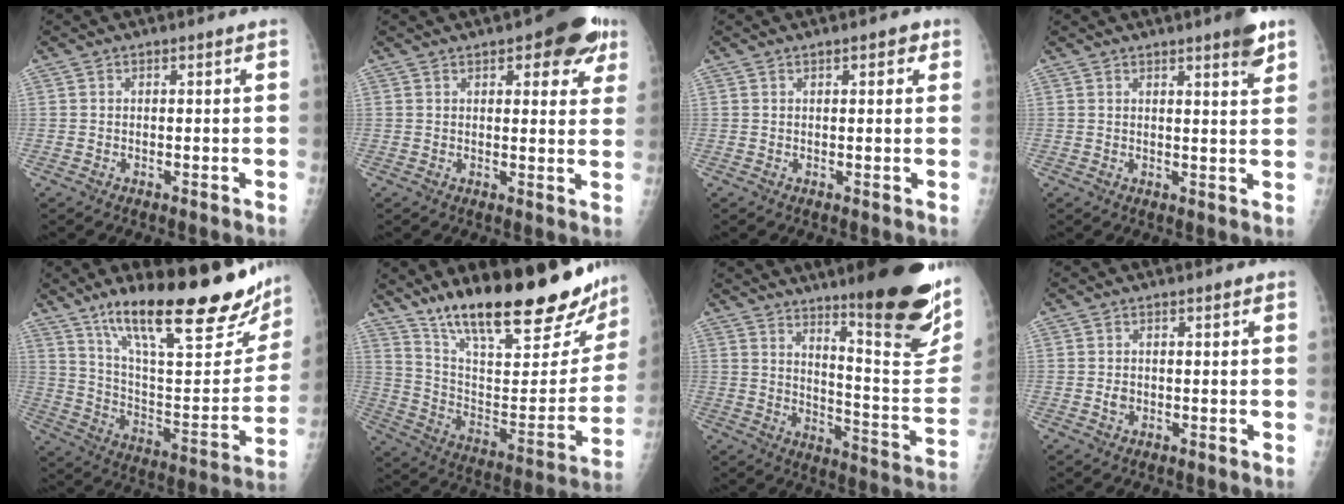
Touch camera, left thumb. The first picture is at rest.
{"total": 10.4, "force": [5.6, 4.3, 7.7], "torque": [-0.054, -0.015, 0.061]}
{"total": 2.4, "force": [1.2, 1.1, 1.8], "torque": [-0.014, -0.001, 0.013]}
{"total": 4.8, "force": [3.1, 0.5, 3.6], "torque": [-0.041, -0.018, 0.039]}
{"total": 30.1, "force": [19.6, 8.1, 21.3], "torque": [-0.285, -0.068, 0.313]}
{"total": 29.8, "force": [22.0, 7.9, 18.6], "torque": [-0.253, -0.087, 0.338]}
{"total": 24.3, "force": [14.7, 4.8, 18.8], "torque": [-0.227, -0.091, 0.218]}
{"total": 1.3, "force": [-0.1, 1.1, 0.8], "torque": [-0.008, 0.002, -0.001]}